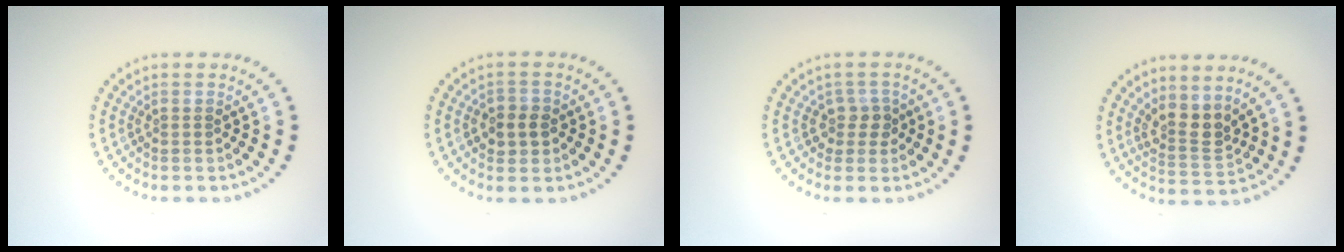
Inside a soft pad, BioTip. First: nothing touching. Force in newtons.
{"total": 2.4, "press": 2.3, "slide": 0.7}
{"total": 1.8, "press": 1.5, "slide": 1.0}
{"total": 2.9, "press": 2.4, "slide": 1.6}